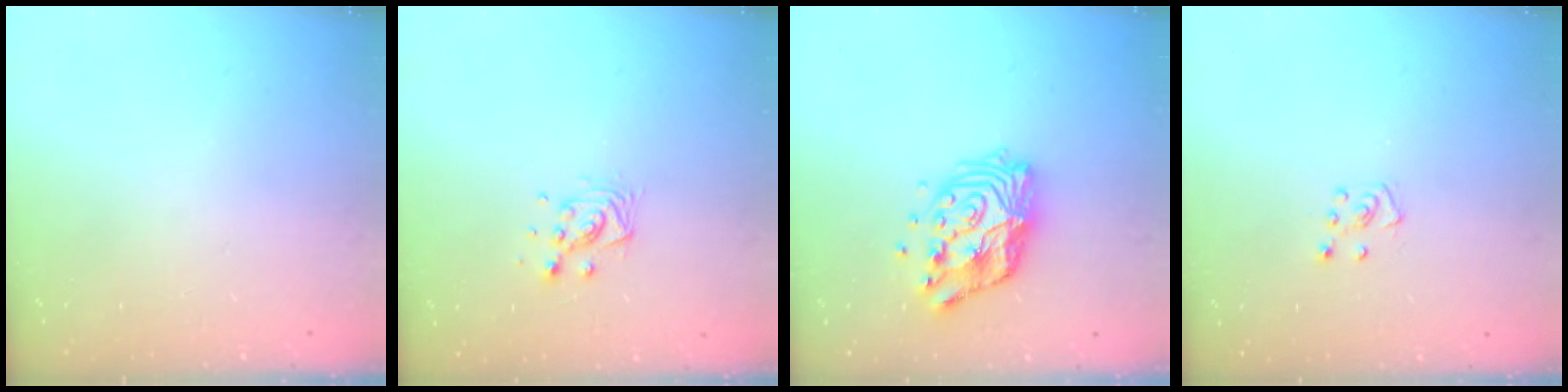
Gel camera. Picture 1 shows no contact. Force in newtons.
{"total": 7.8, "press": 7.8, "slide": 0.3}
{"total": 13.3, "press": 13.2, "slide": 1.1}
{"total": 4.8, "press": 4.8, "slide": 0.4}